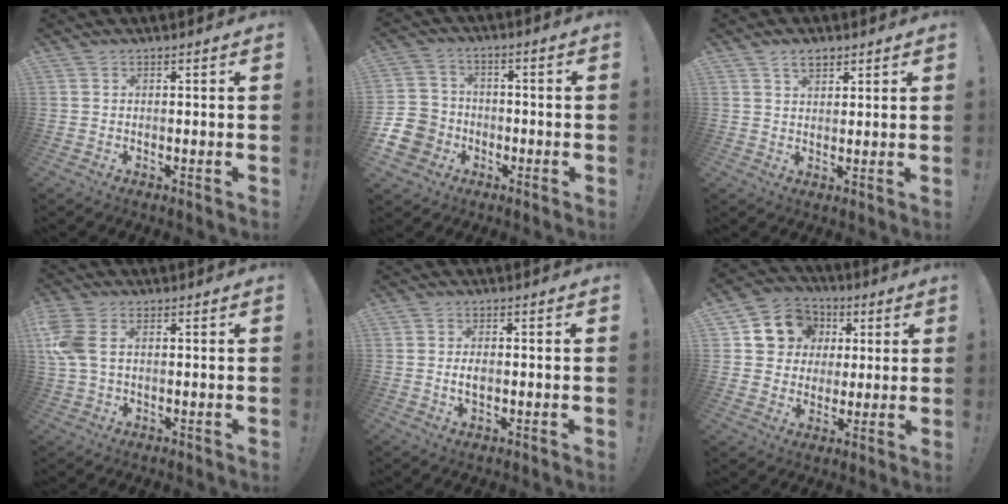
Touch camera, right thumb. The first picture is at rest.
{"total": 11.8, "force": [-4.5, 10.1, 4.2], "torque": [-0.083, 0.039, -0.077]}
{"total": 4.0, "force": [2.5, 2.3, 2.1], "torque": [-0.030, -0.010, 0.044]}
{"total": 7.5, "force": [1.6, 4.1, 6.0], "torque": [-0.143, -0.005, 0.029]}
{"total": 2.7, "force": [-0.5, 1.3, 2.3], "torque": [-0.050, 0.002, -0.012]}
{"total": 12.0, "force": [3.7, 10.8, 3.7], "torque": [-0.052, -0.012, 0.081]}